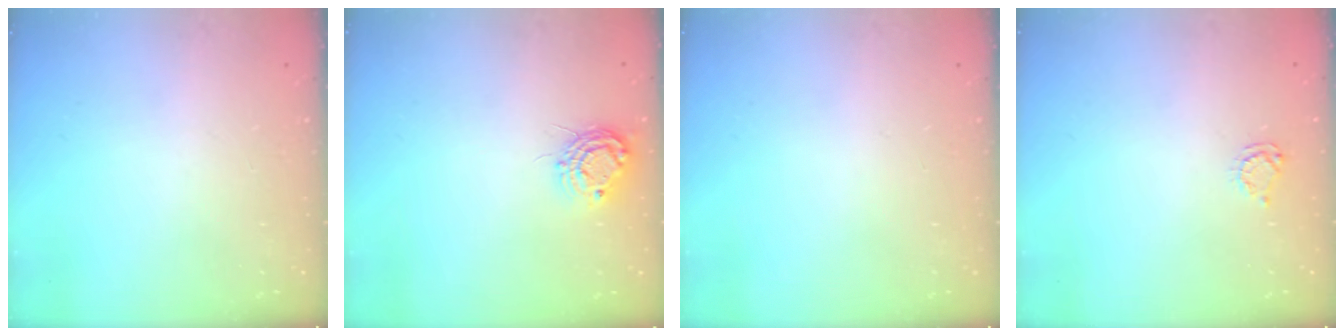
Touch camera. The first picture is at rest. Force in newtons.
{"total": 8.9, "press": 8.8, "slide": 0.7}
{"total": 0.0}
{"total": 3.5, "press": 3.5, "slide": 0.4}